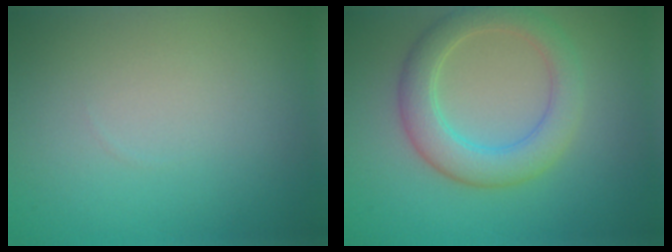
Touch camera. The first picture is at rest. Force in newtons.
{"total": 4.7, "press": 4.7, "slide": 0.6}